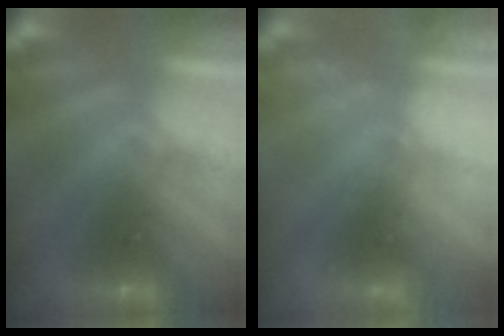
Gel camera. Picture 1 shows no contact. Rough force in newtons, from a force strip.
{"total": 2.4}